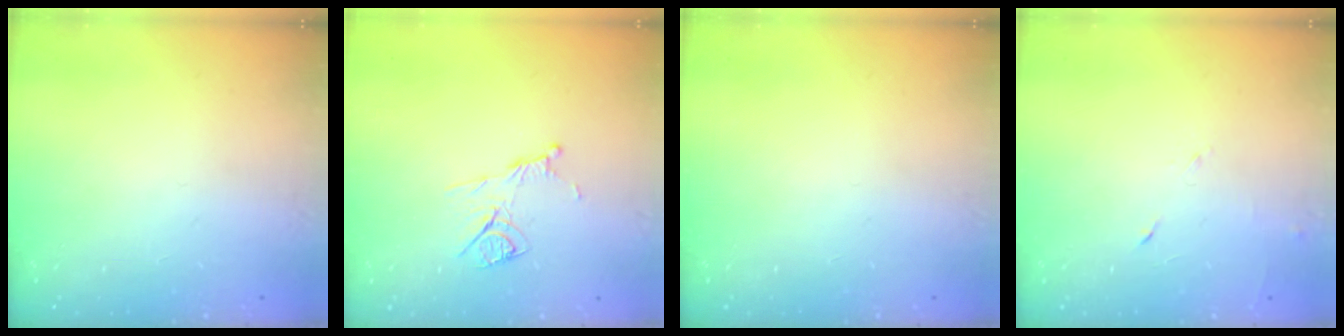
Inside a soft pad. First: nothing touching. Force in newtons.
{"total": 9.2, "press": 9.2, "slide": 0.2}
{"total": 0.0}
{"total": 3.9, "press": 3.8, "slide": 0.8}